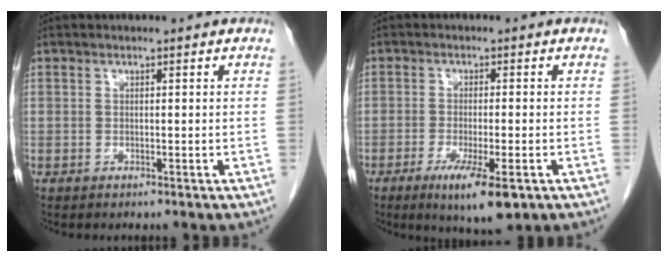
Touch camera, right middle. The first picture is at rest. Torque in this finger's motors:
{"motor_torque": [0.16, -0.06, 0.11, 0.08]}